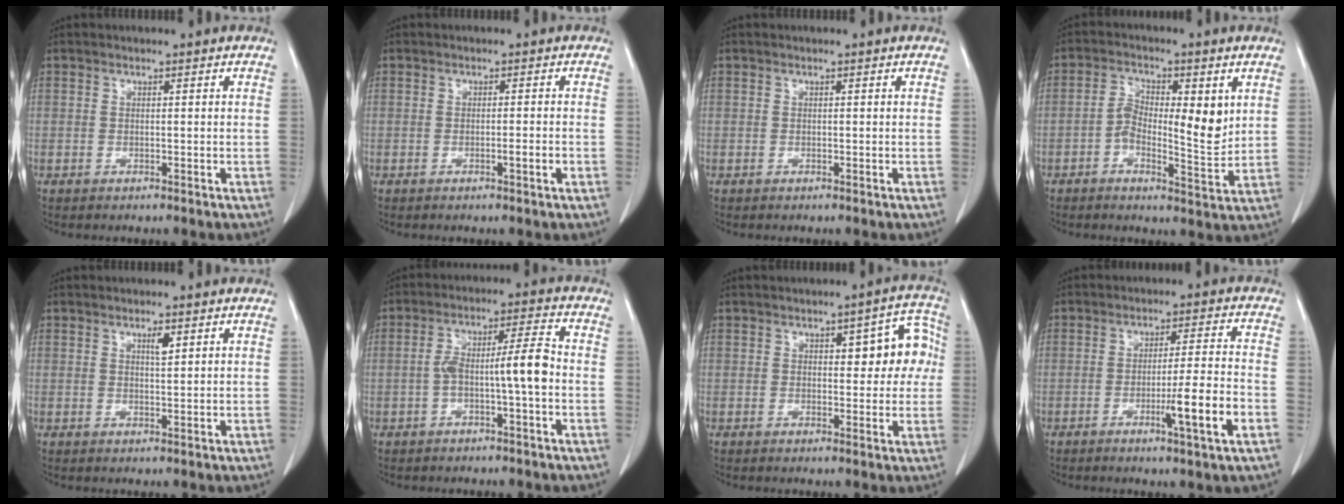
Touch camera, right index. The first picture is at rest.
{"total": 1.7, "force": [-0.7, -0.2, 1.6], "torque": [-0.025, -0.003, -0.011]}
{"total": 0.0}
{"total": 7.9, "force": [0.6, 2.9, 7.3], "torque": [-0.121, 0.009, 0.009]}
{"total": 1.8, "force": [0.9, 0.4, 1.5], "torque": [-0.025, -0.002, 0.016]}
{"total": 7.1, "force": [-1.5, 0.3, 7.0], "torque": [-0.126, 0.025, -0.025]}
{"total": 7.4, "force": [1.4, 3.1, 6.5], "torque": [-0.062, 0.030, 0.014]}
{"total": 10.7, "force": [-3.8, -1.2, 9.9], "torque": [-0.160, -0.015, -0.065]}